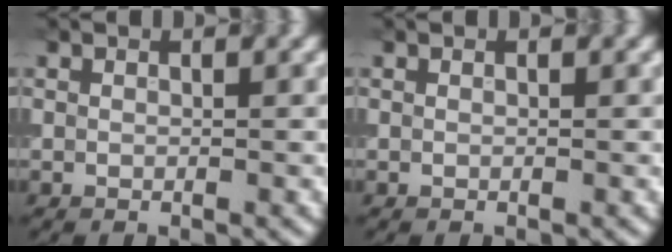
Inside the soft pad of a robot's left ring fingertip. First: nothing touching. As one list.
[{"total": 0.0}]